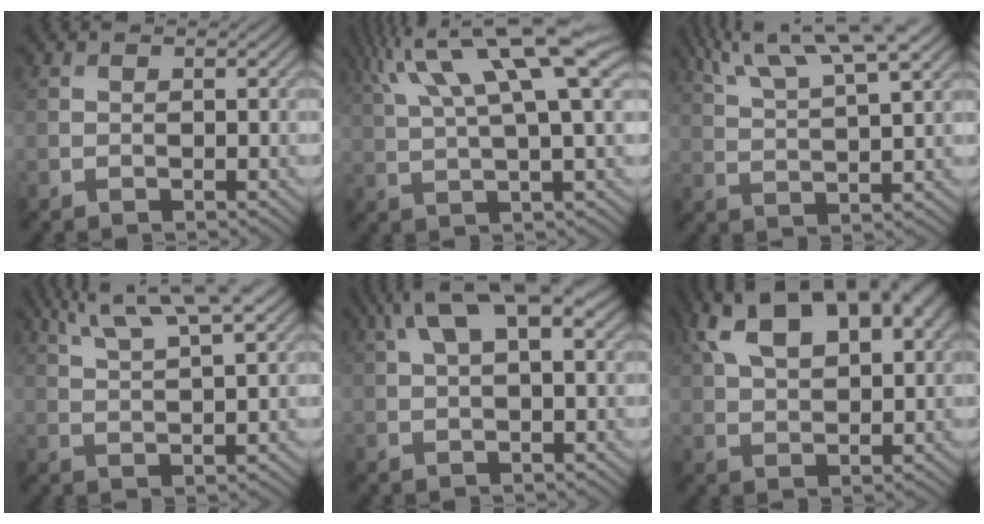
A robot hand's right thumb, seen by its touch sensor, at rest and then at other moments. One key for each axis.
{"total": 13.3, "fx": 7.0, "fy": 2.6, "fz": 11.0, "tx": -0.204, "ty": 0.020, "tz": 0.129}
{"total": 10.6, "fx": 7.3, "fy": 2.2, "fz": 7.4, "tx": -0.132, "ty": 0.020, "tz": 0.122}
{"total": 9.4, "fx": 6.4, "fy": 2.0, "fz": 6.6, "tx": -0.116, "ty": 0.017, "tz": 0.109}
{"total": 10.9, "fx": 5.0, "fy": 4.4, "fz": 8.7, "tx": -0.163, "ty": 0.019, "tz": 0.086}
{"total": 16.8, "fx": 9.2, "fy": 7.7, "fz": 11.7, "tx": -0.237, "ty": 0.040, "tz": 0.143}